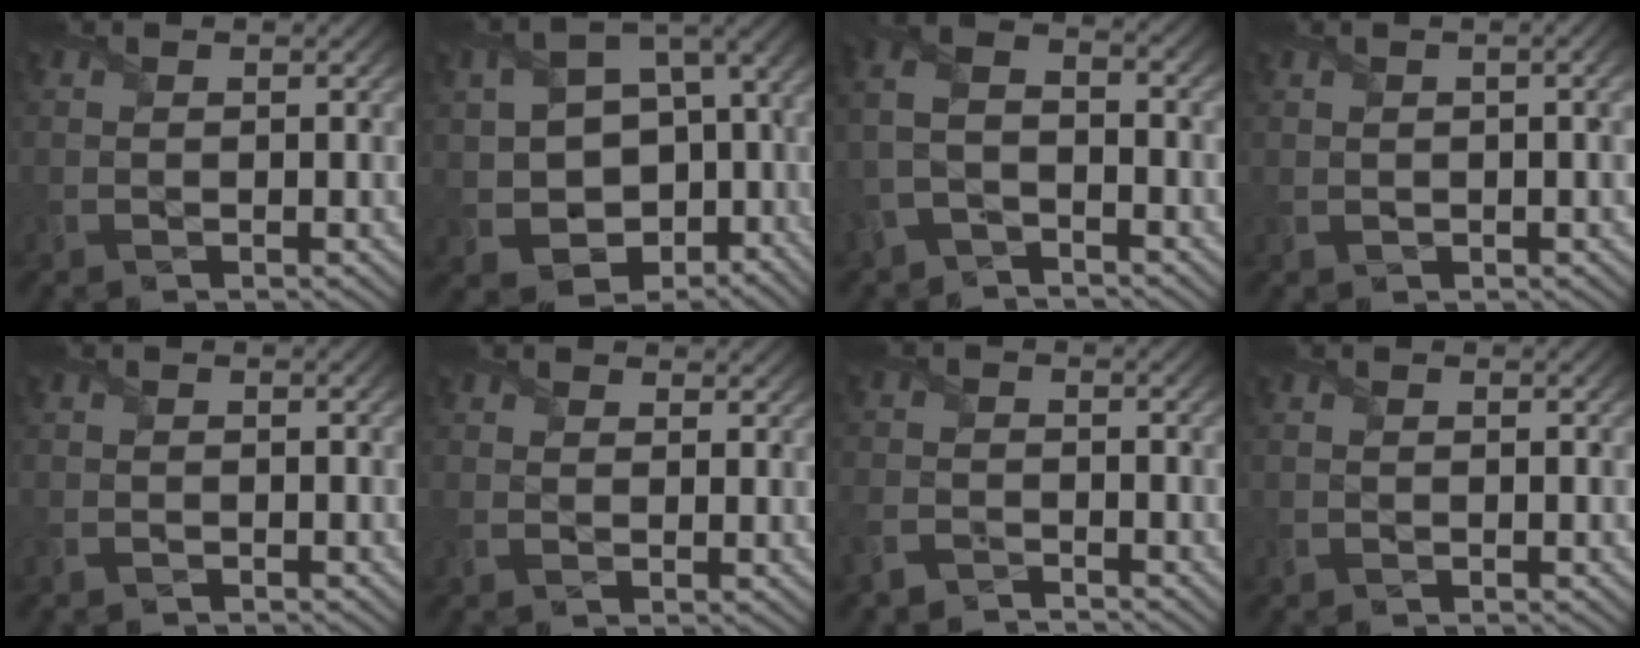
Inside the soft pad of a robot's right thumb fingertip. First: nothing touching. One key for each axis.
{"total": 11.4, "fx": -3.0, "fy": 8.2, "fz": 7.3, "tx": -0.140, "ty": -0.029, "tz": -0.052}
{"total": 5.8, "fx": -2.2, "fy": 3.2, "fz": 4.3, "tx": -0.108, "ty": 0.009, "tz": -0.061}
{"total": 3.0, "fx": 0.1, "fy": 1.0, "fz": 2.8, "tx": -0.046, "ty": 0.002, "tz": 0.006}
{"total": 0.8, "fx": -0.8, "fy": 0.2, "fz": 0.0, "tx": -0.001, "ty": -0.002, "tz": -0.019}
{"total": 2.0, "fx": 1.3, "fy": 1.4, "fz": 0.7, "tx": -0.019, "ty": -0.004, "tz": 0.022}
{"total": 3.0, "fx": -2.8, "fy": 0.9, "fz": 0.7, "tx": -0.021, "ty": -0.005, "tz": -0.072}
{"total": 0.0}